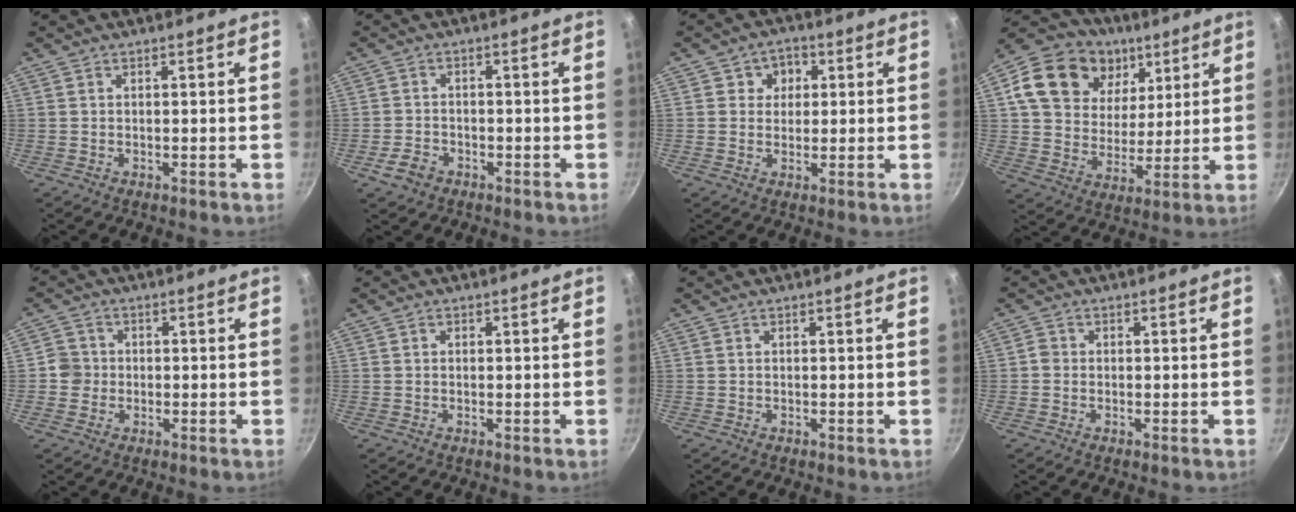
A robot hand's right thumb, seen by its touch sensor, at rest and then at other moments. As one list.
[{"total": 4.0, "force": [-2.2, 2.9, 1.7], "torque": [-0.030, 0.021, -0.038]}, {"total": 4.7, "force": [1.2, 4.3, 1.6], "torque": [0.009, 0.002, 0.012]}, {"total": 20.5, "force": [8.4, 15.4, 10.6], "torque": [-0.161, -0.014, 0.142]}, {"total": 3.6, "force": [-0.4, 3.5, 0.7], "torque": [0.011, 0.009, -0.016]}, {"total": 0.7, "force": [0.2, 0.6, 0.2], "torque": [-0.001, 0.004, 0.001]}, {"total": 0.0}, {"total": 1.4, "force": [-0.3, 1.3, 0.5], "torque": [-0.004, 0.006, -0.009]}]